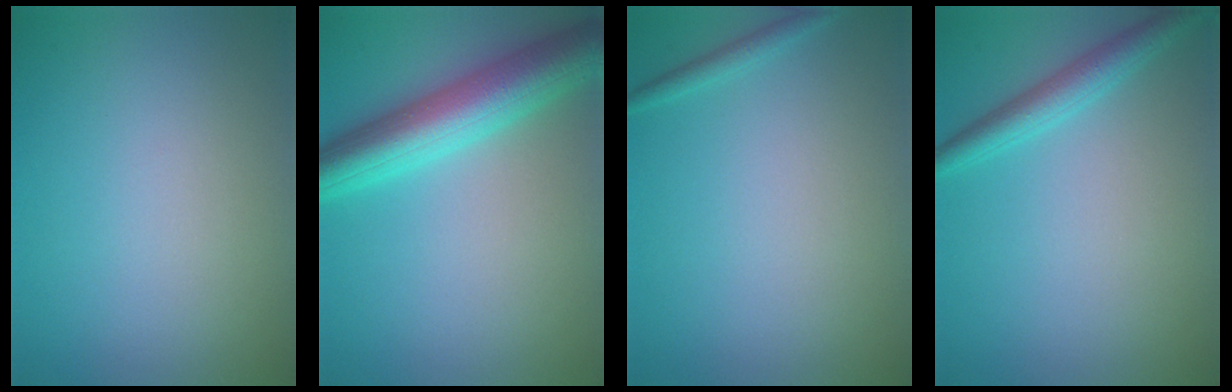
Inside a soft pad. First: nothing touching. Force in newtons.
{"total": 7.1, "press": 7.0, "slide": 0.2}
{"total": 1.0, "press": 1.0, "slide": 0.0}
{"total": 2.6, "press": 2.6, "slide": 0.1}